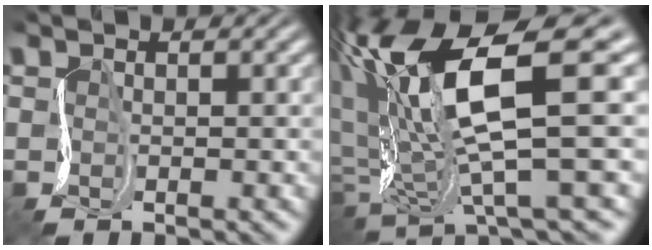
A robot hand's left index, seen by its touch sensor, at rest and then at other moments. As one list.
[{"total": 13.2, "force": [3.6, 2.8, 12.5], "torque": [-0.239, 0.009, 0.068]}]